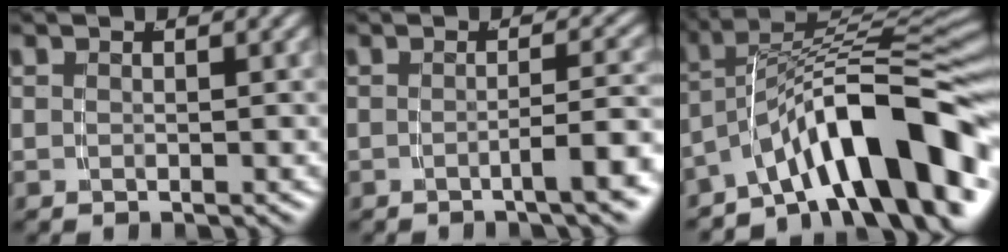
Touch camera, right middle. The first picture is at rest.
{"total": 3.2, "force": [-1.7, -0.1, 2.7], "torque": [-0.028, 0.007, -0.030]}
{"total": 12.4, "force": [-4.9, 6.1, 9.7], "torque": [-0.149, -0.011, -0.068]}